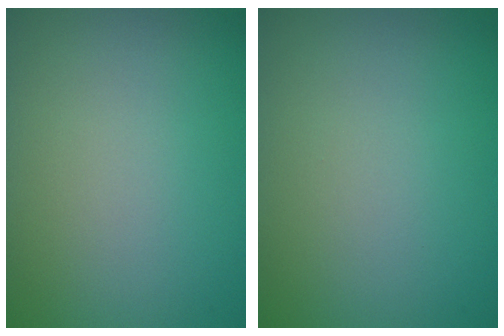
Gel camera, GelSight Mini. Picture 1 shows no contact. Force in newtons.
{"total": 0.0}